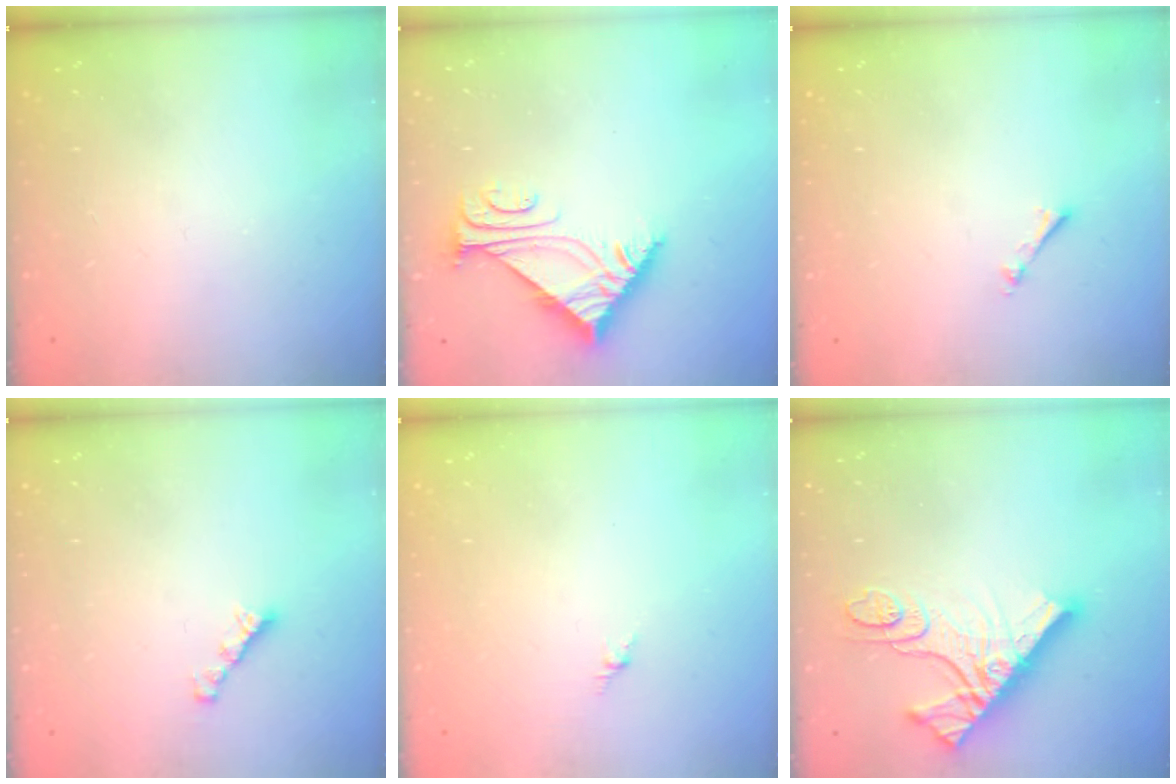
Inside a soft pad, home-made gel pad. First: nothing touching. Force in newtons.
{"total": 7.0, "press": 7.0, "slide": 0.3}
{"total": 0.6, "press": 0.6, "slide": 0.2}
{"total": 3.0, "press": 3.0, "slide": 0.1}
{"total": 0.0}
{"total": 14.8, "press": 14.7, "slide": 1.5}